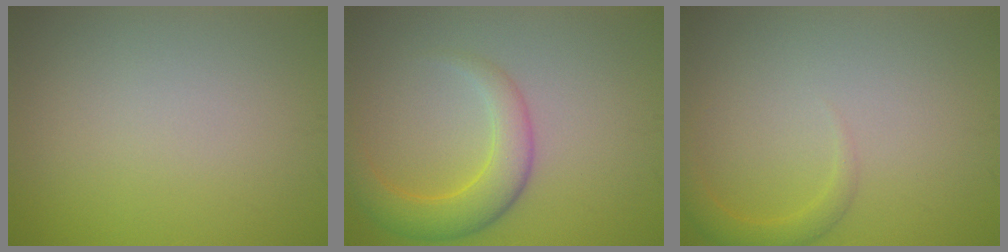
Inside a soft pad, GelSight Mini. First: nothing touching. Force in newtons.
{"total": 4.5, "press": 4.5, "slide": 0.3}
{"total": 1.8, "press": 1.8, "slide": 0.2}